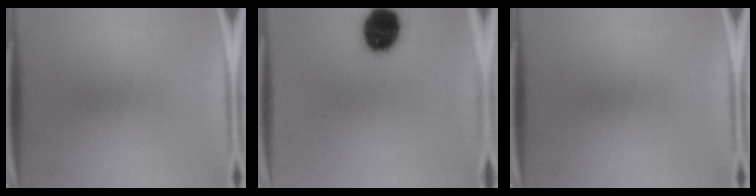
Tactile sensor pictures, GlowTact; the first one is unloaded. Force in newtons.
{"total": 13.3}
{"total": 0.0}